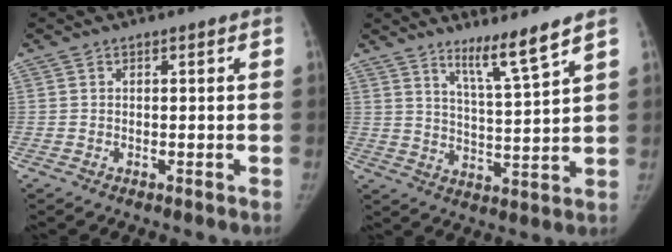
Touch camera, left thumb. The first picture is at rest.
{"total": 7.7, "force": [5.8, -0.5, 5.0], "torque": [-0.083, -0.057, 0.107]}